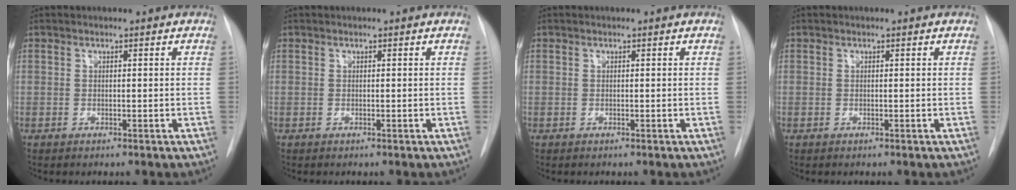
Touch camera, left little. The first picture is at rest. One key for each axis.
{"total": 0.0}
{"total": 0.0}
{"total": 0.0}